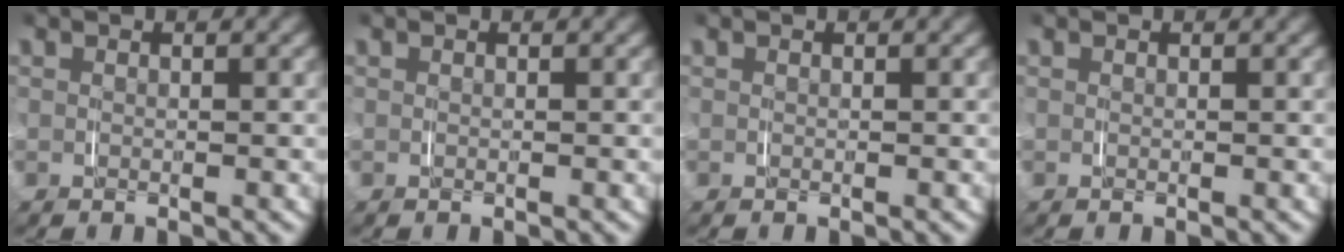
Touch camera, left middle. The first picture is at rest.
{"total": 0.0}
{"total": 0.0}
{"total": 0.0}